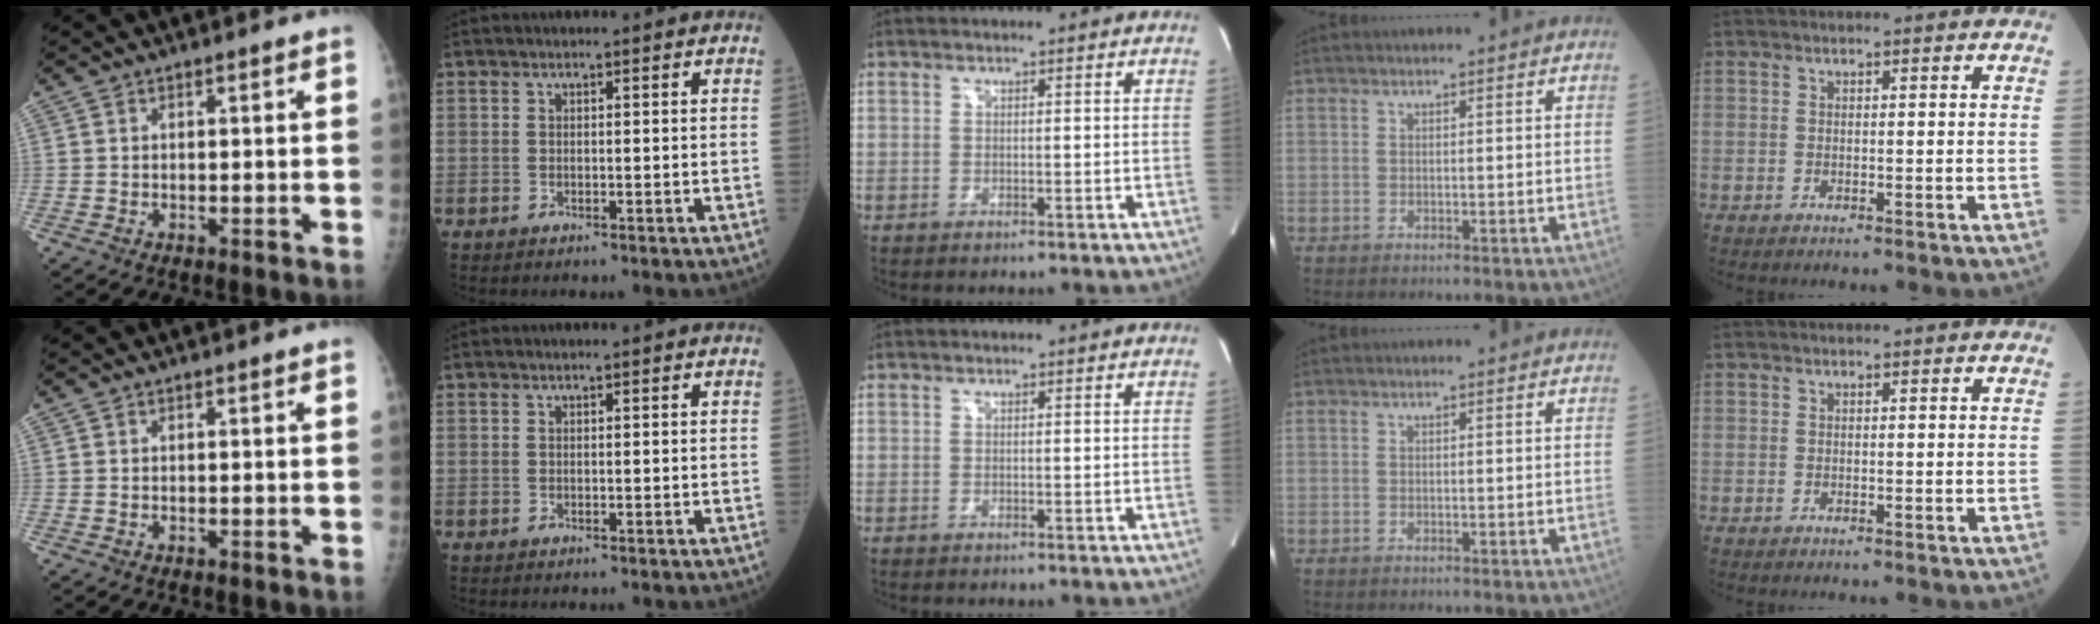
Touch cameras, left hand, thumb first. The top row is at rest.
{}